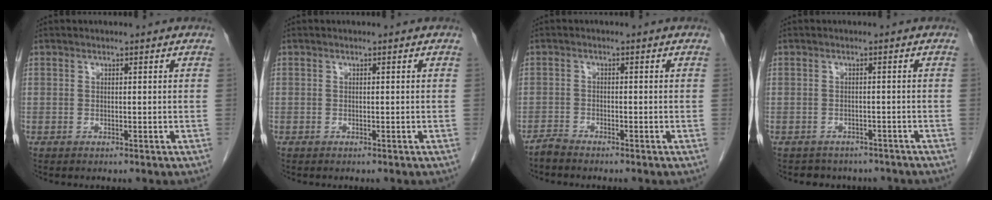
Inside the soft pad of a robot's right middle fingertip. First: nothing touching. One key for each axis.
{"total": 0.0}
{"total": 1.6, "fx": -1.6, "fy": 0.0, "fz": 0.2, "tx": -0.007, "ty": -0.004, "tz": -0.031}
{"total": 5.7, "fx": -4.9, "fy": 2.8, "fz": 0.5, "tx": -0.008, "ty": 0.006, "tz": -0.053}